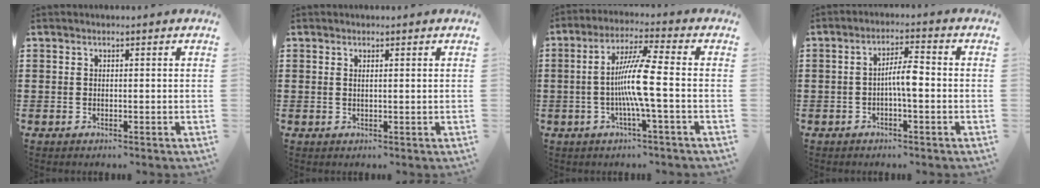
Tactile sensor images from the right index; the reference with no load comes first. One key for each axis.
{"total": 0.6, "fx": 0.3, "fy": 0.0, "fz": 0.5, "tx": -0.009, "ty": 0.000, "tz": 0.006}
{"total": 8.8, "fx": -1.3, "fy": -0.2, "fz": 8.7, "tx": -0.174, "ty": -0.011, "tz": -0.036}
{"total": 4.3, "fx": -0.8, "fy": 0.9, "fz": 4.2, "tx": -0.083, "ty": 0.004, "tz": -0.019}